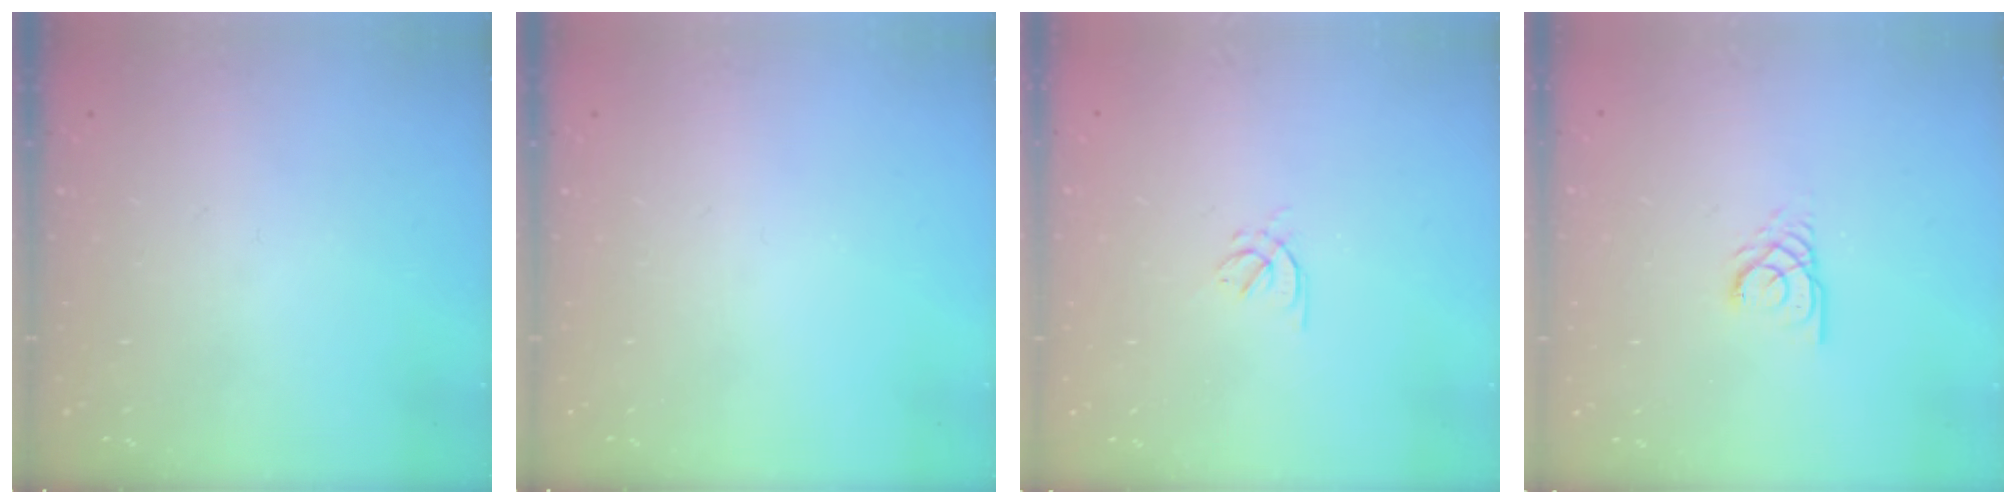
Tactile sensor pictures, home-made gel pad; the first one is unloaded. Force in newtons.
{"total": 0.0}
{"total": 2.1, "press": 2.0, "slide": 0.6}
{"total": 2.9, "press": 2.9, "slide": 0.2}